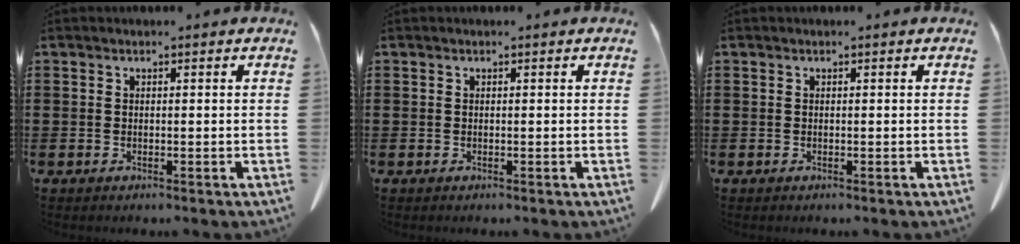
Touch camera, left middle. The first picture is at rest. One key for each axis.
{"total": 0.0}
{"total": 0.0}